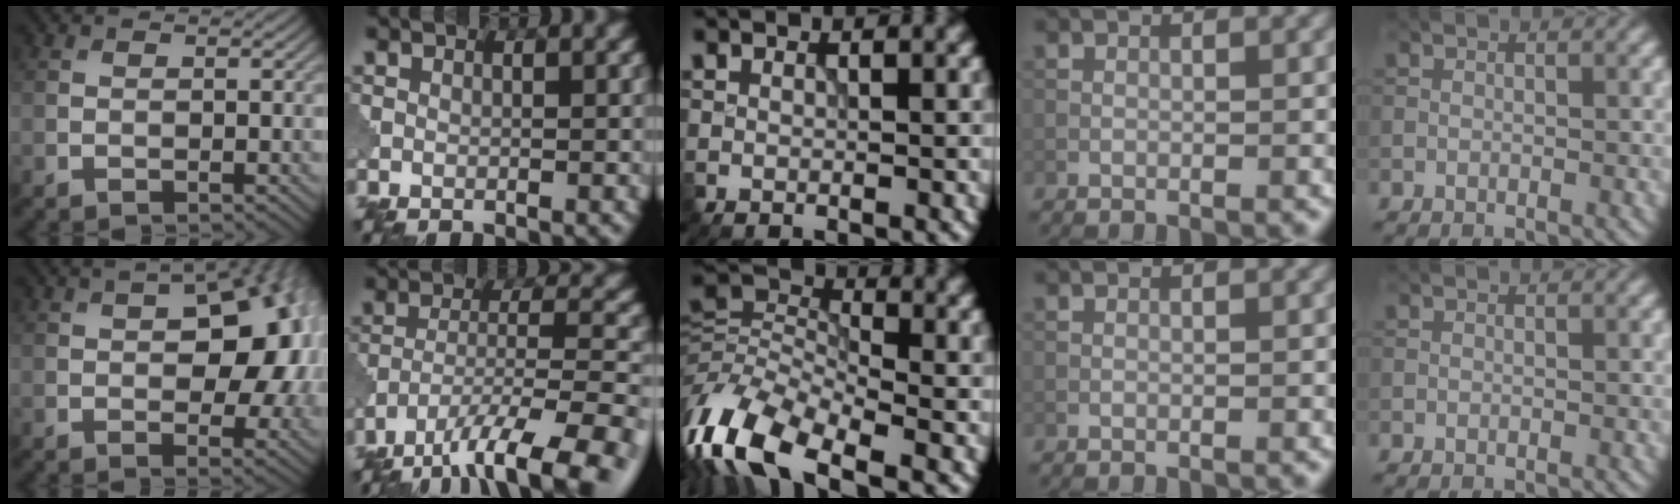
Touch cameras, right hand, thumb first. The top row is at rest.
{"thumb": {"total": 13.3, "force": [1.6, 7.3, 10.9], "torque": [-0.143, 0.008, 0.022]}, "index": {"total": 12.0, "force": [-8.6, 3.0, 7.9], "torque": [-0.137, -0.009, -0.135]}, "middle": {"total": 11.8, "force": [-5.7, 5.7, 8.7], "torque": [-0.183, 0.000, -0.131]}}